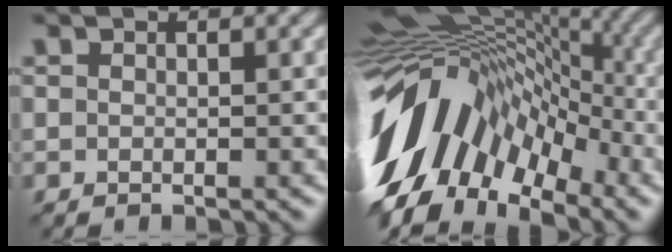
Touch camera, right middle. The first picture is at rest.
{"total": 14.2, "force": [-3.5, 8.9, 10.5], "torque": [-0.200, 0.031, -0.078]}